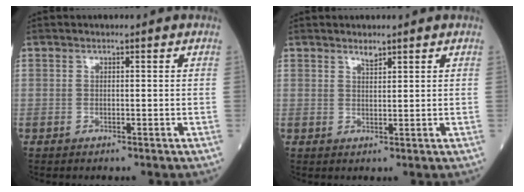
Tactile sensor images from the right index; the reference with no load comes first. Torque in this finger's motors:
{"motor_torque": [-0.03, 0.01, -0.02, 0.01]}